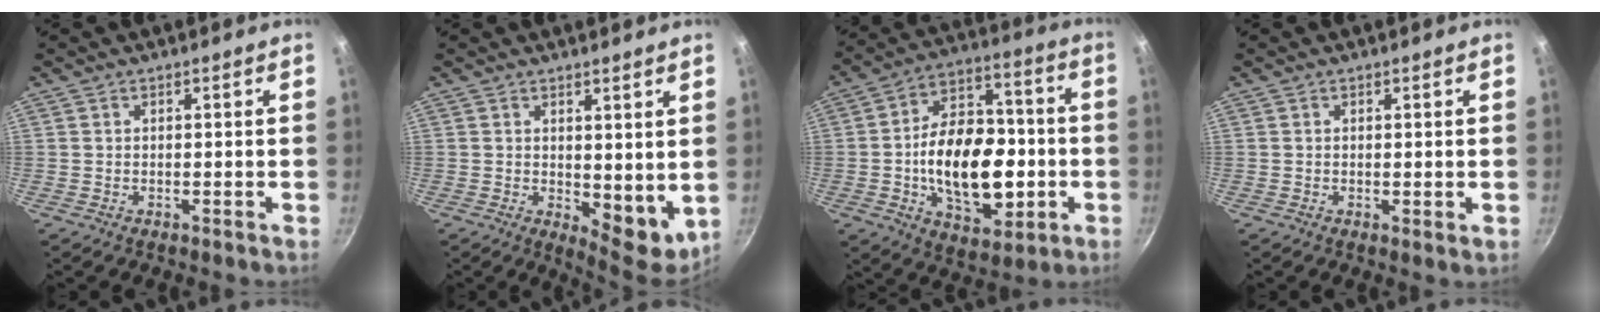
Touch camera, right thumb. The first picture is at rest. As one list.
[{"total": 7.7, "force": [1.4, 3.9, 6.5], "torque": [-0.070, -0.021, 0.030]}, {"total": 22.0, "force": [-3.5, 13.7, 16.9], "torque": [-0.230, 0.039, -0.047]}, {"total": 0.7, "force": [0.2, 0.2, 0.7], "torque": [-0.009, -0.006, -0.001]}]